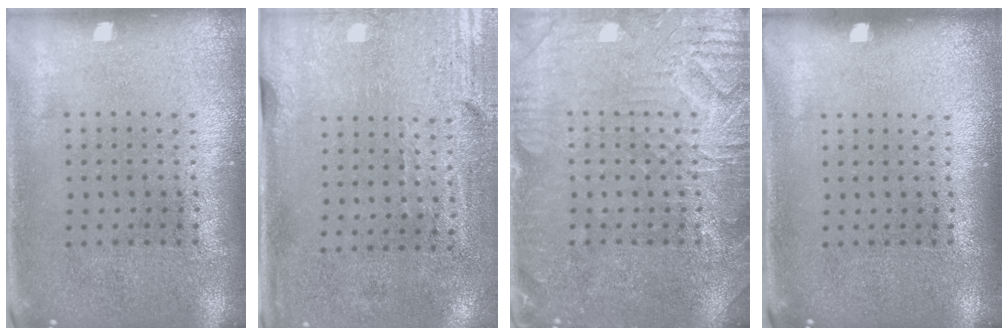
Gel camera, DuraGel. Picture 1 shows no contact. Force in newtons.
{"total": 3.0, "press": 2.5, "slide": 1.6}
{"total": 4.5, "press": 4.5, "slide": 0.6}
{"total": 0.0}